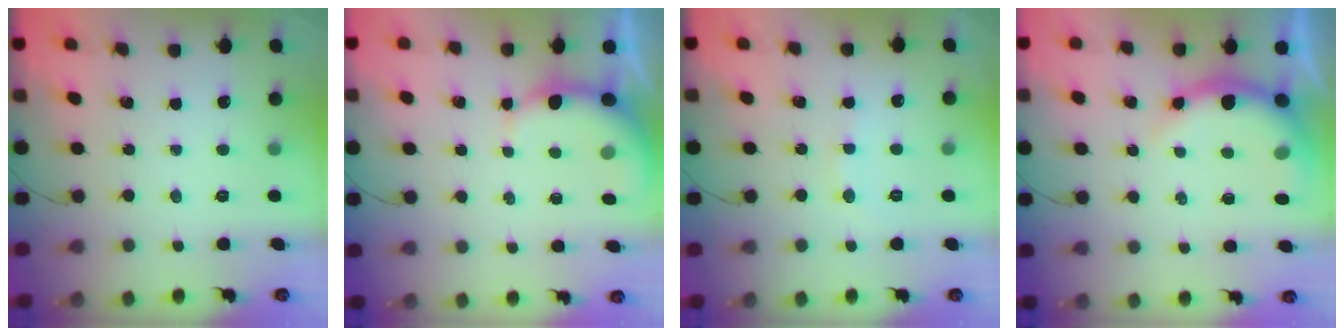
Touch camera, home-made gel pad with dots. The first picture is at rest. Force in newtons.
{"total": 4.1, "press": 4.0, "slide": 0.7}
{"total": 6.8, "press": 6.7, "slide": 1.4}
{"total": 7.8, "press": 7.7, "slide": 1.3}